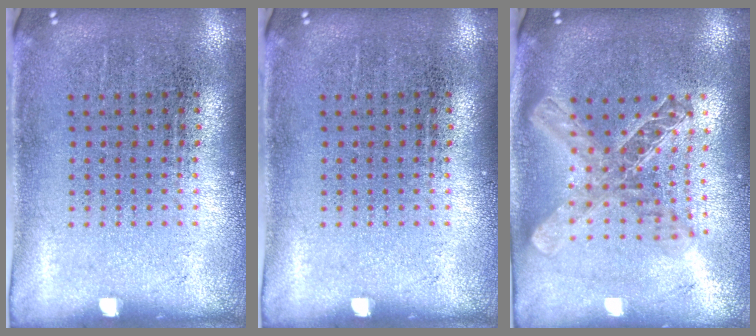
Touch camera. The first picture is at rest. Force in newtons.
{"total": 0.0}
{"total": 2.1, "press": 1.7, "slide": 1.1}